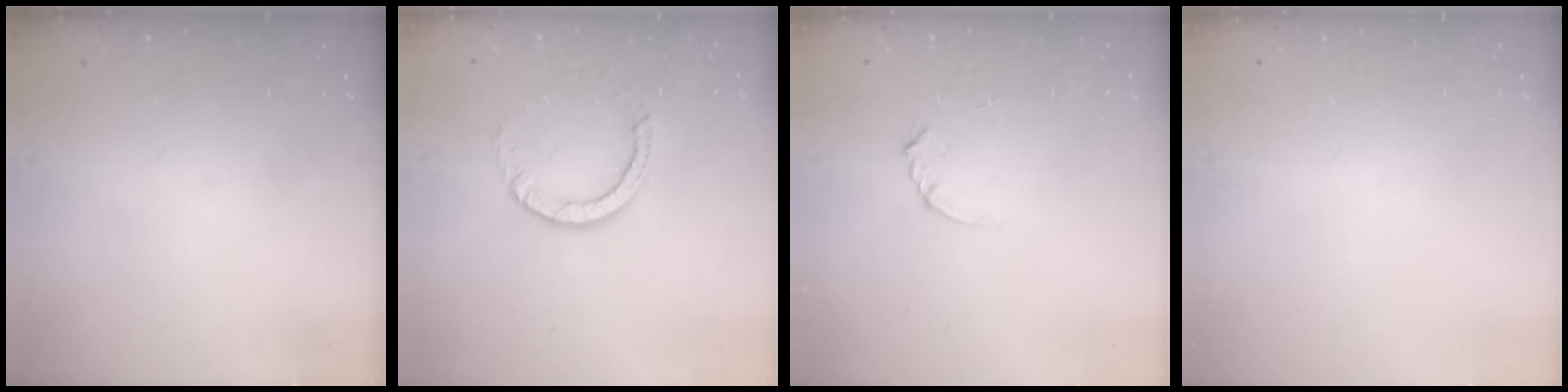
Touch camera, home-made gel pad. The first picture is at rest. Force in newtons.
{"total": 4.5, "press": 4.5, "slide": 0.3}
{"total": 2.9, "press": 2.9, "slide": 0.3}
{"total": 0.0}